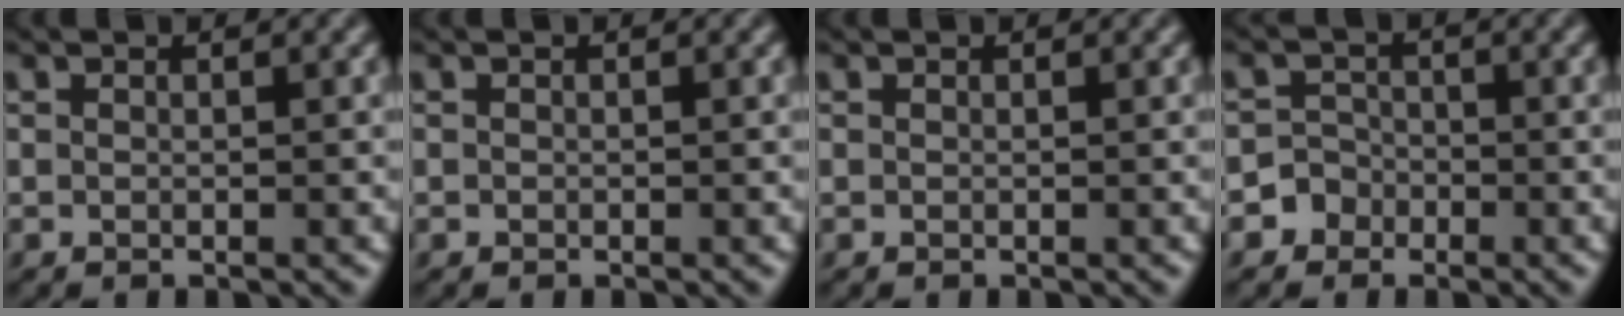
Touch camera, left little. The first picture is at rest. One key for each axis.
{"total": 0.0}
{"total": 0.0}
{"total": 3.1, "fx": -1.7, "fy": 2.6, "fz": -0.1, "tx": 0.036, "ty": 0.003, "tz": -0.038}